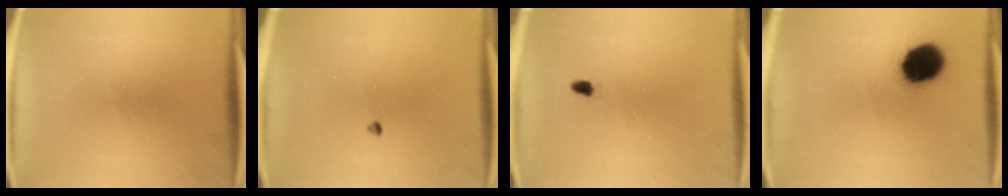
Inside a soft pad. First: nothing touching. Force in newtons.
{"total": 0.7}
{"total": 1.3}
{"total": 14.0}